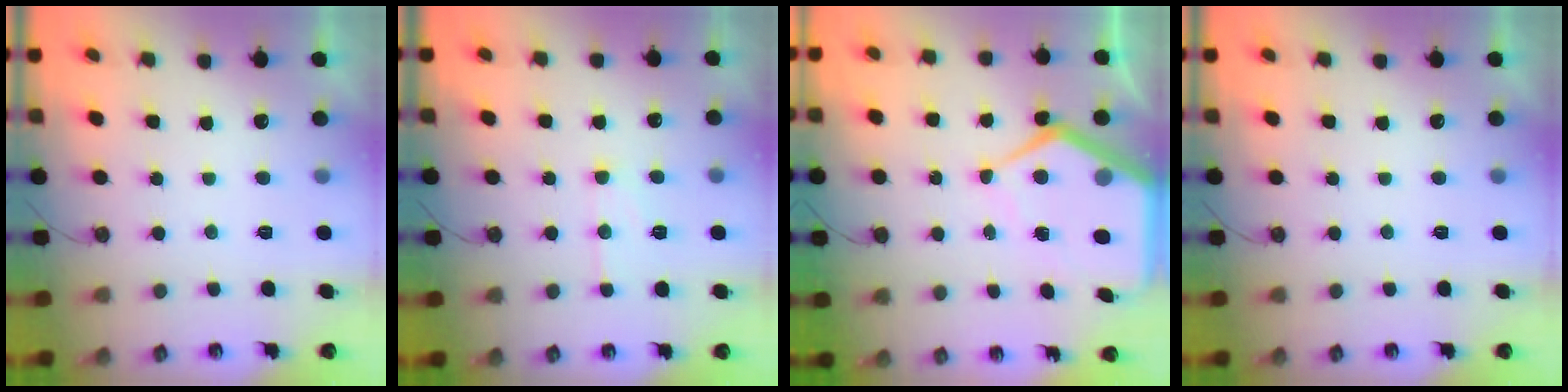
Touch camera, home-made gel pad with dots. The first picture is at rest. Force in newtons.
{"total": 9.6, "press": 9.5, "slide": 0.9}
{"total": 10.8, "press": 10.8, "slide": 0.9}
{"total": 0.0}